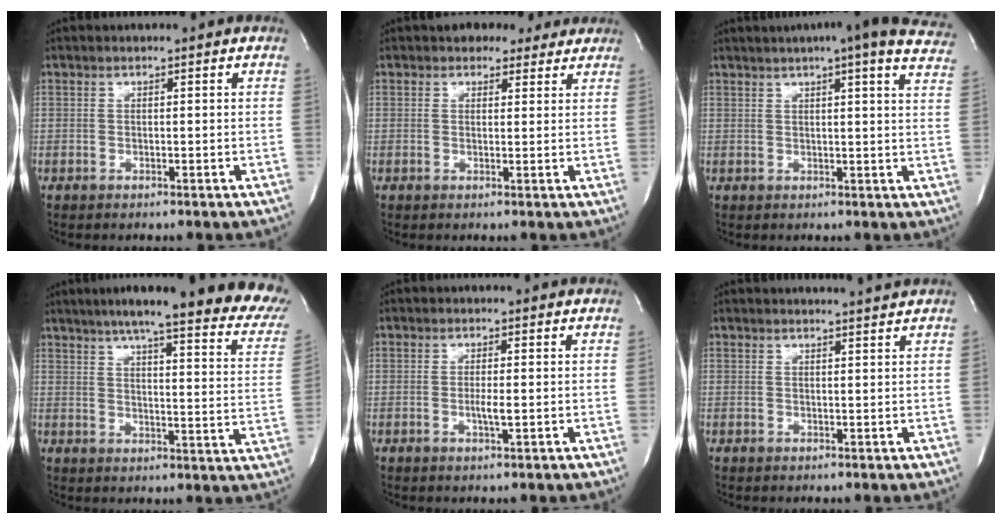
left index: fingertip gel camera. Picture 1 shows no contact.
{"total": 4.4, "force": [3.5, 2.5, 0.6], "torque": [0.001, 0.010, 0.035]}
{"total": 19.0, "force": [15.4, 1.8, 11.0], "torque": [-0.152, 0.002, 0.173]}
{"total": 27.4, "force": [22.0, 3.2, 16.1], "torque": [-0.187, -0.026, 0.263]}
{"total": 1.8, "force": [-0.4, 0.1, 1.8], "torque": [-0.037, -0.003, -0.005]}
{"total": 3.0, "force": [2.9, -0.8, 0.5], "torque": [-0.010, -0.004, 0.034]}